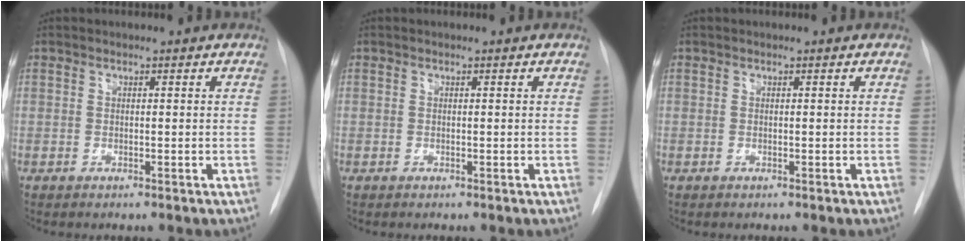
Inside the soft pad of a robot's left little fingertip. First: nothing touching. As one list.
[{"total": 0.0}, {"total": 0.0}]